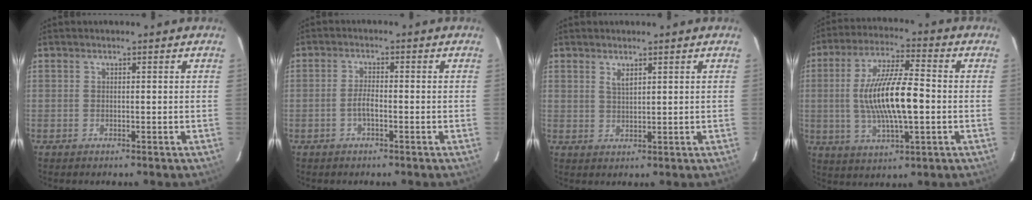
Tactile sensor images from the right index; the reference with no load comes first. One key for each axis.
{"total": 2.5, "fx": -1.2, "fy": 0.7, "fz": 2.1, "tx": -0.048, "ty": 0.005, "tz": -0.024}
{"total": 2.1, "fx": 1.3, "fy": 0.8, "fz": 1.4, "tx": -0.024, "ty": 0.000, "tz": 0.024}
{"total": 14.6, "fx": -0.9, "fy": 3.8, "fz": 14.0, "tx": -0.268, "ty": 0.001, "tz": -0.014}